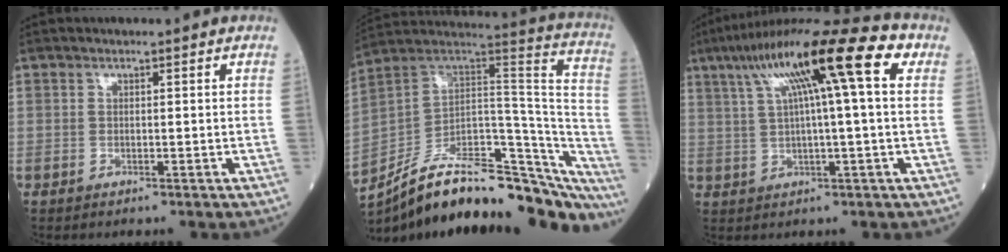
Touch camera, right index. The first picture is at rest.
{"total": 32.3, "force": [-26.9, 8.3, 15.7], "torque": [-0.179, 0.022, -0.378]}
{"total": 17.3, "force": [6.8, 1.1, 15.8], "torque": [-0.263, 0.048, 0.104]}